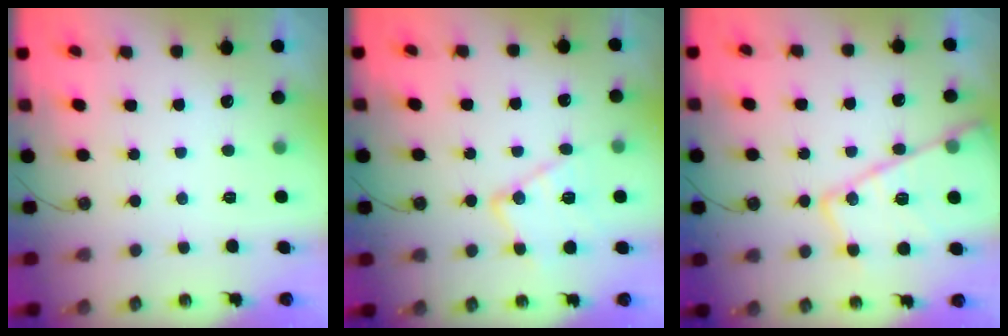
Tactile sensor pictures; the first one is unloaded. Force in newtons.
{"total": 13.5, "press": 13.5, "slide": 0.6}
{"total": 20.5, "press": 20.4, "slide": 1.9}